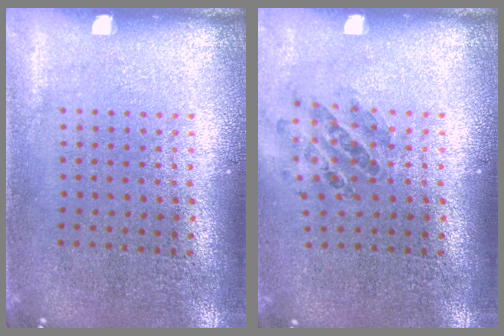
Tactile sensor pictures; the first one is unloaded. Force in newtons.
{"total": 0.9, "press": 0.9, "slide": 0.0}